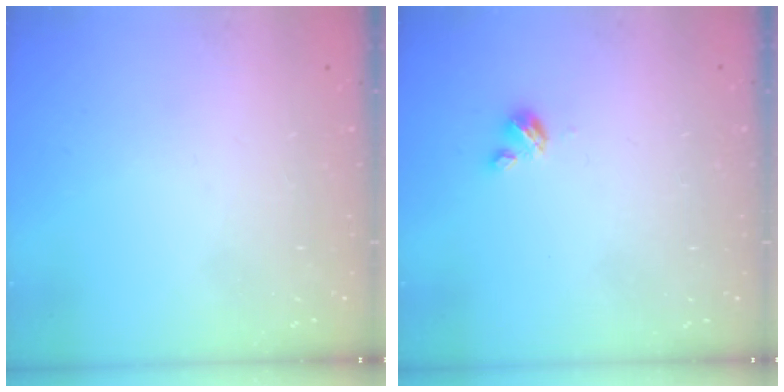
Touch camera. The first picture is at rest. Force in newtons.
{"total": 2.7, "press": 2.7, "slide": 0.3}